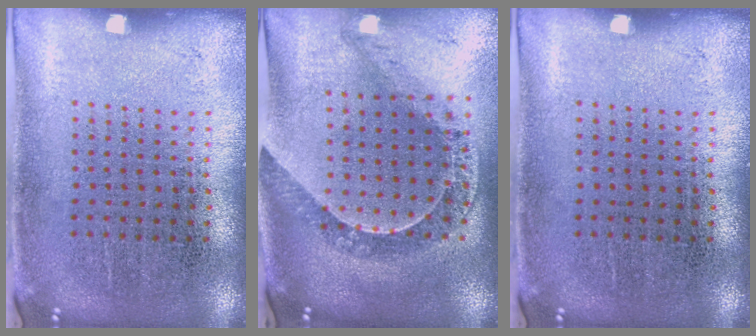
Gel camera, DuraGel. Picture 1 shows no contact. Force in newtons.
{"total": 1.2, "press": 1.2, "slide": 0.3}
{"total": 0.0}